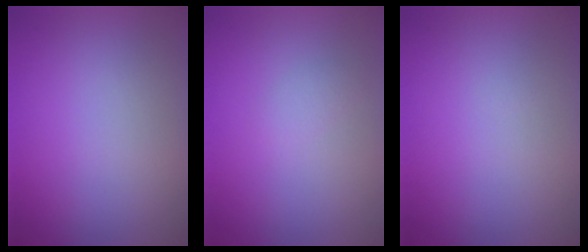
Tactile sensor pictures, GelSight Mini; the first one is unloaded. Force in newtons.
{"total": 0.8, "press": 0.8, "slide": 0.0}
{"total": 0.0}